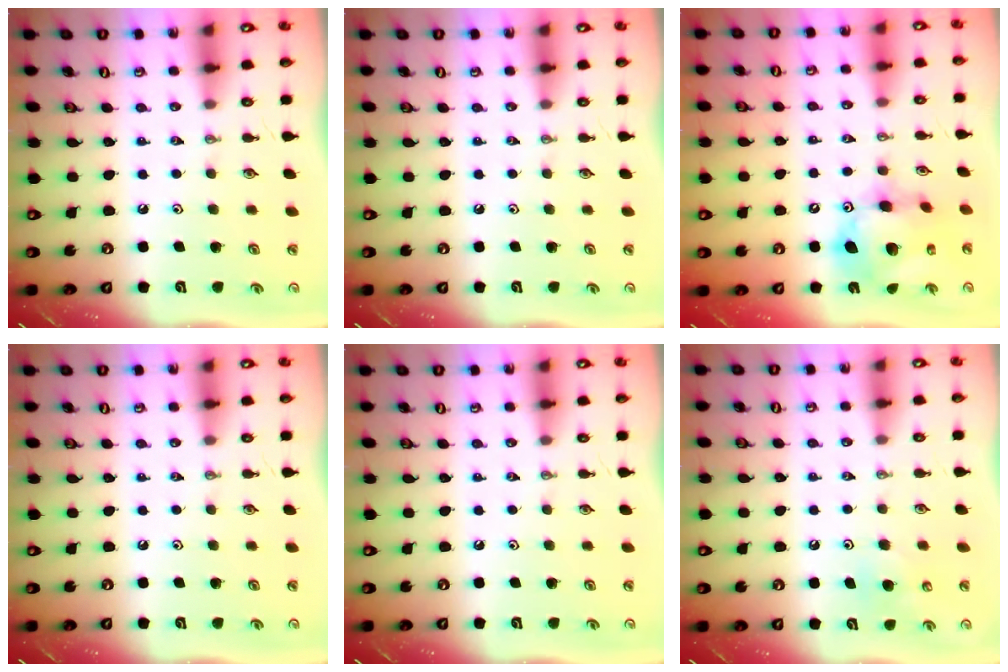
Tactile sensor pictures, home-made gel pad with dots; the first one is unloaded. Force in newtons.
{"total": 0.0}
{"total": 15.2, "press": 15.1, "slide": 1.5}
{"total": 0.0}
{"total": 0.0}
{"total": 5.4, "press": 5.4, "slide": 0.5}